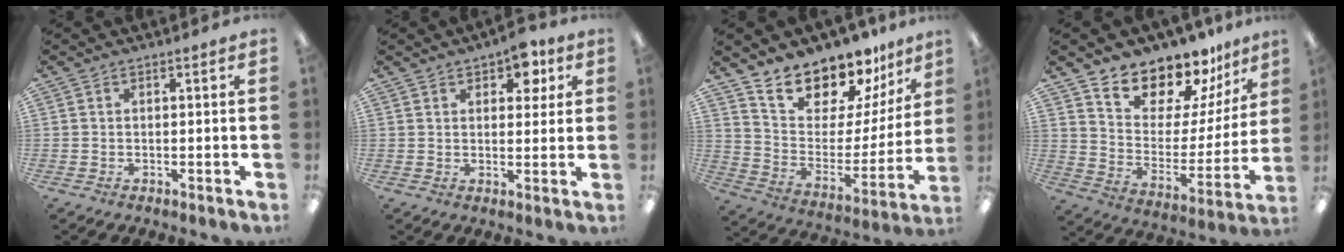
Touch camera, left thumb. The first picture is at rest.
{"total": 6.5, "force": [3.9, 3.6, 3.8], "torque": [-0.036, -0.012, 0.063]}
{"total": 15.6, "force": [14.6, 5.1, 2.2], "torque": [-0.060, -0.138, 0.264]}
{"total": 13.9, "force": [12.9, 5.0, 1.6], "torque": [-0.038, -0.130, 0.234]}